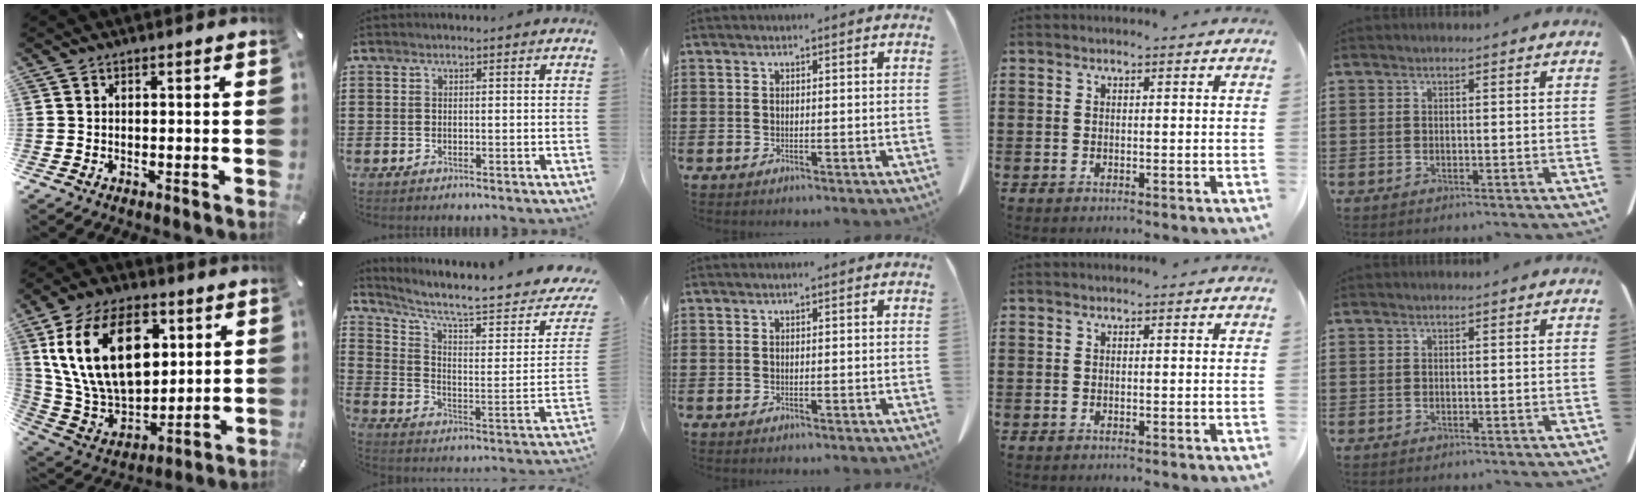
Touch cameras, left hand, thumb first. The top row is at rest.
{"thumb": {"total": 23.6, "force": [7.2, 15.3, 16.4], "torque": [-0.336, -0.013, 0.120]}, "index": {"total": 6.6, "force": [5.5, 0.2, 3.5], "torque": [-0.080, -0.056, 0.088]}}